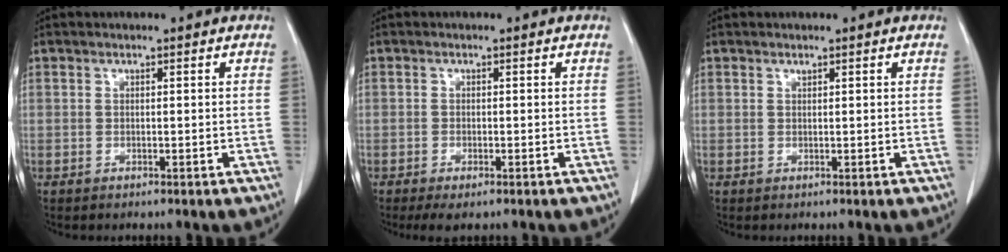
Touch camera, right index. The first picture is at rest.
{"total": 2.7, "force": [-1.7, 0.8, 1.9], "torque": [-0.030, -0.005, -0.025]}
{"total": 0.0}